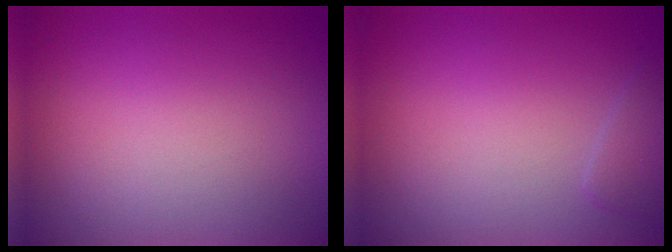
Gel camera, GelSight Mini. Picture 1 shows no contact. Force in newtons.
{"total": 1.1, "press": 1.1, "slide": 0.1}